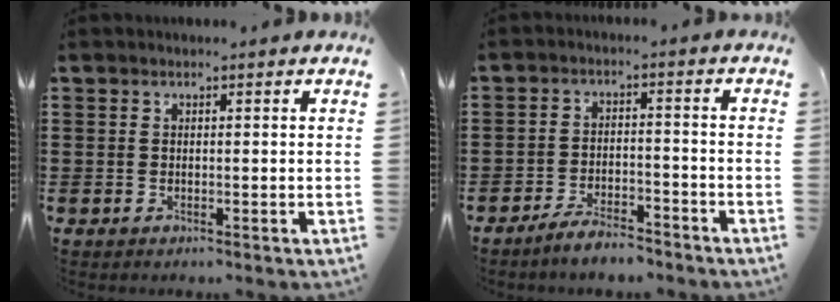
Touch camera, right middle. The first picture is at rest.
{"total": 4.5, "force": [-4.3, 0.6, 1.4], "torque": [-0.030, 0.005, -0.086]}